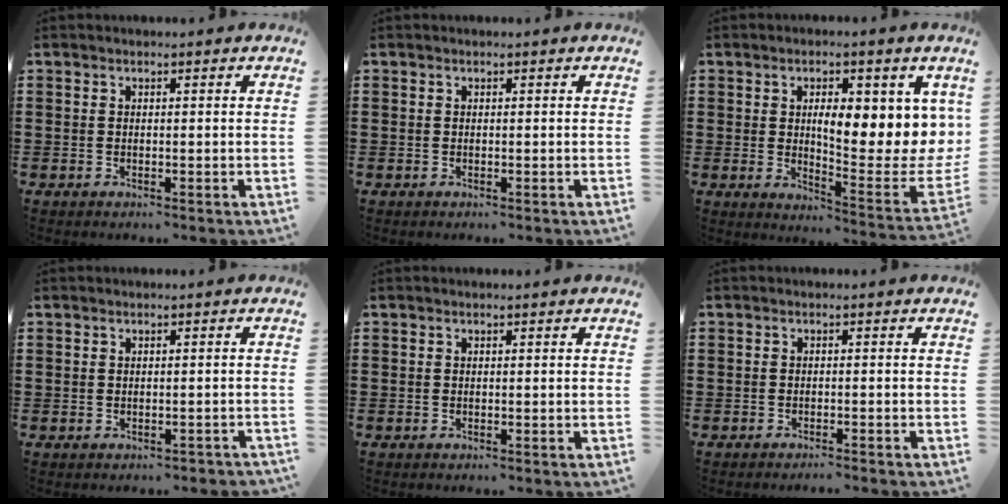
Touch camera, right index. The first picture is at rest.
{"total": 0.0}
{"total": 8.8, "force": [2.9, 3.3, 7.6], "torque": [-0.108, -0.030, 0.040]}
{"total": 0.8, "force": [-0.6, 0.5, 0.0], "torque": [-0.003, 0.001, -0.014]}
{"total": 0.0}
{"total": 1.1, "force": [-1.0, -0.3, 0.2], "torque": [-0.006, -0.001, -0.019]}